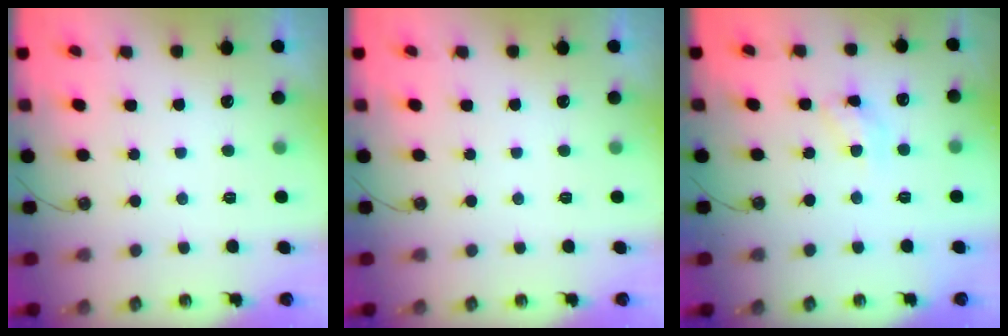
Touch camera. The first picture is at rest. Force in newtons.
{"total": 0.0}
{"total": 8.6, "press": 8.6, "slide": 0.7}